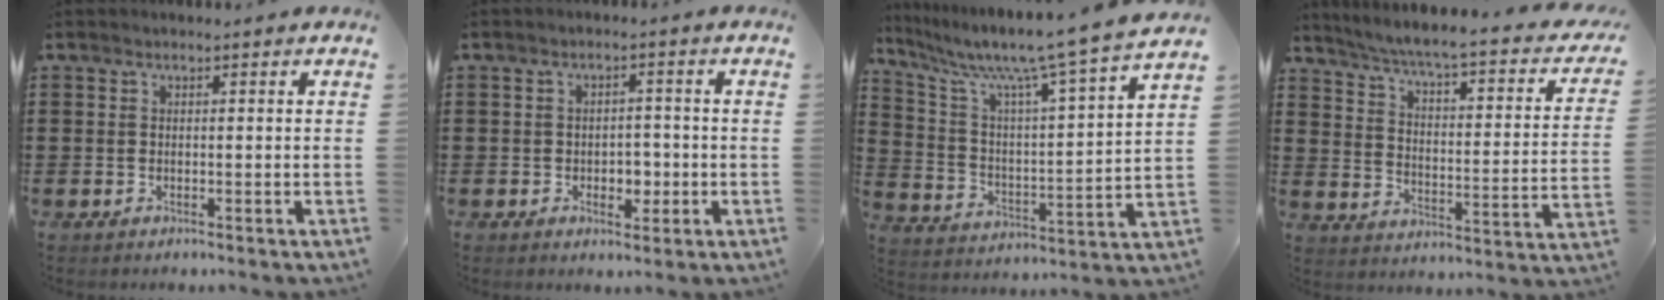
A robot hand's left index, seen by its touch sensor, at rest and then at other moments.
{"total": 3.1, "force": [-0.9, 2.2, 1.9], "torque": [-0.035, 0.002, -0.023]}
{"total": 9.1, "force": [7.7, -0.9, 4.7], "torque": [-0.122, -0.062, 0.118]}
{"total": 4.0, "force": [3.2, -0.6, 2.4], "torque": [-0.064, -0.038, 0.042]}